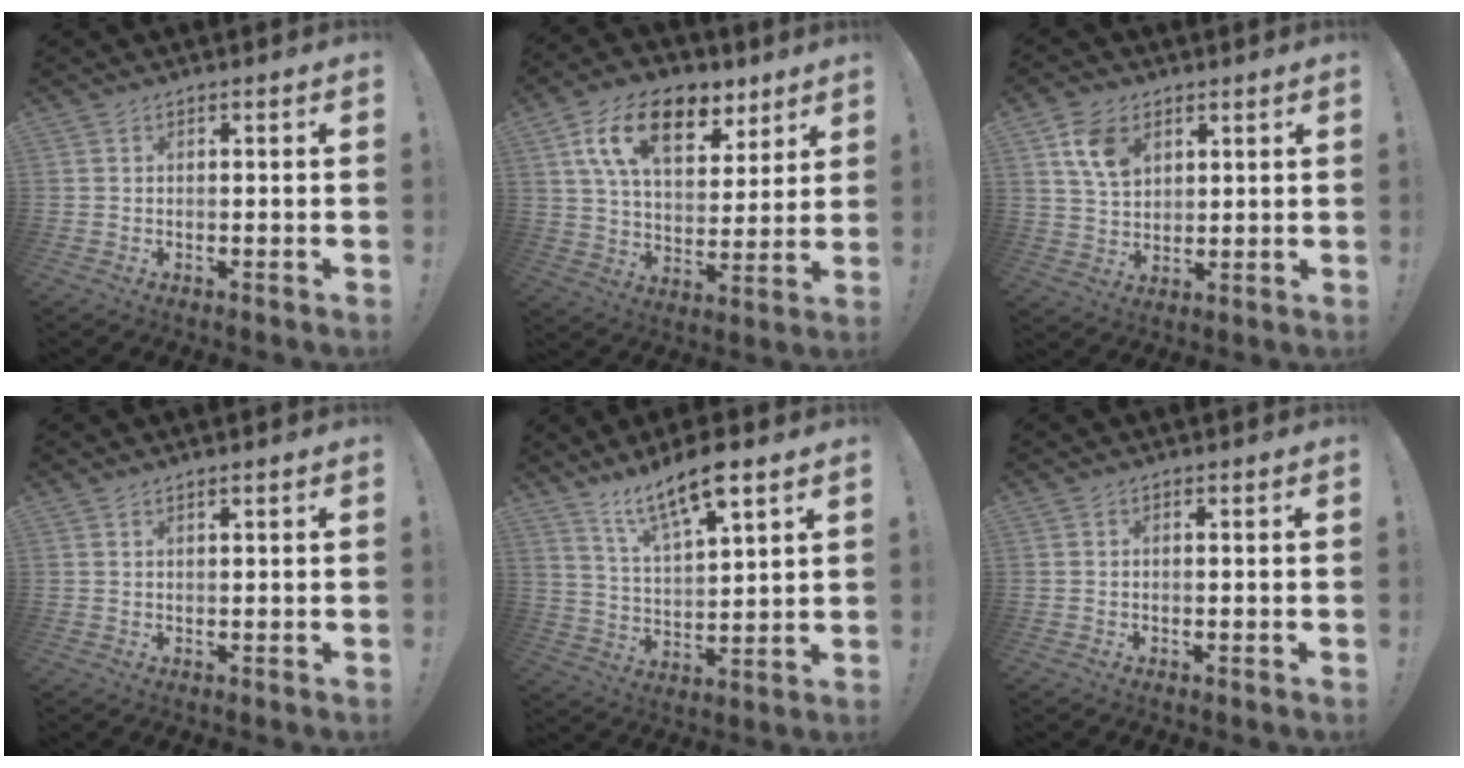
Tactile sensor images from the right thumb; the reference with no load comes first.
{"total": 18.4, "force": [9.5, 10.6, 11.6], "torque": [-0.185, -0.037, 0.168]}
{"total": 10.8, "force": [5.5, 7.4, 5.7], "torque": [-0.088, -0.015, 0.107]}
{"total": 0.9, "force": [0.7, -0.1, 0.5], "torque": [-0.002, -0.004, 0.011]}
{"total": 12.6, "force": [9.3, 3.2, 7.9], "torque": [-0.133, -0.060, 0.160]}
{"total": 0.0}